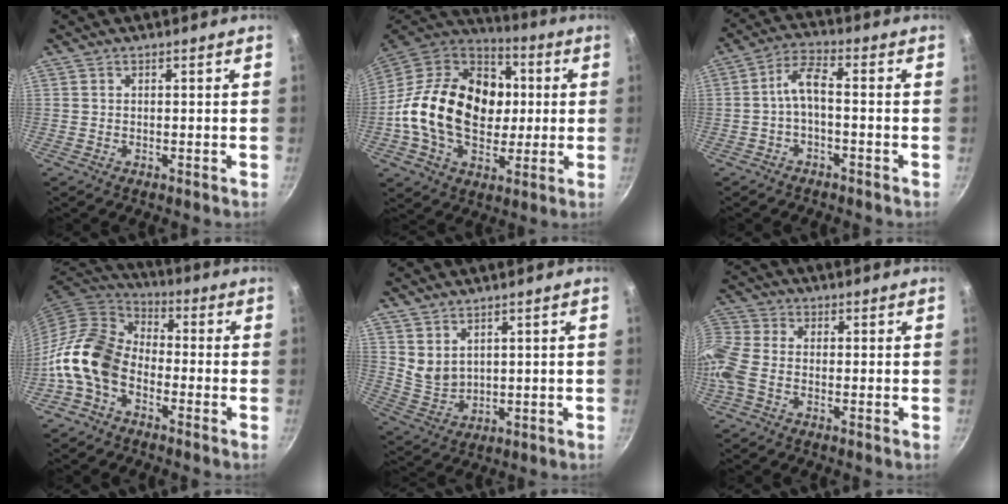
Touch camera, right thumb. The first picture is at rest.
{"total": 25.9, "force": [0.3, 18.7, 17.9], "torque": [-0.273, 0.029, -0.002]}
{"total": 5.4, "force": [-1.7, 2.1, 4.7], "torque": [-0.100, 0.035, -0.036]}
{"total": 13.4, "force": [-4.7, 9.0, 8.7], "torque": [-0.142, 0.051, -0.116]}
{"total": 4.9, "force": [3.2, 2.7, 2.5], "torque": [-0.041, -0.030, 0.076]}
{"total": 10.6, "force": [-2.7, 7.3, 7.2], "torque": [-0.168, 0.020, -0.082]}